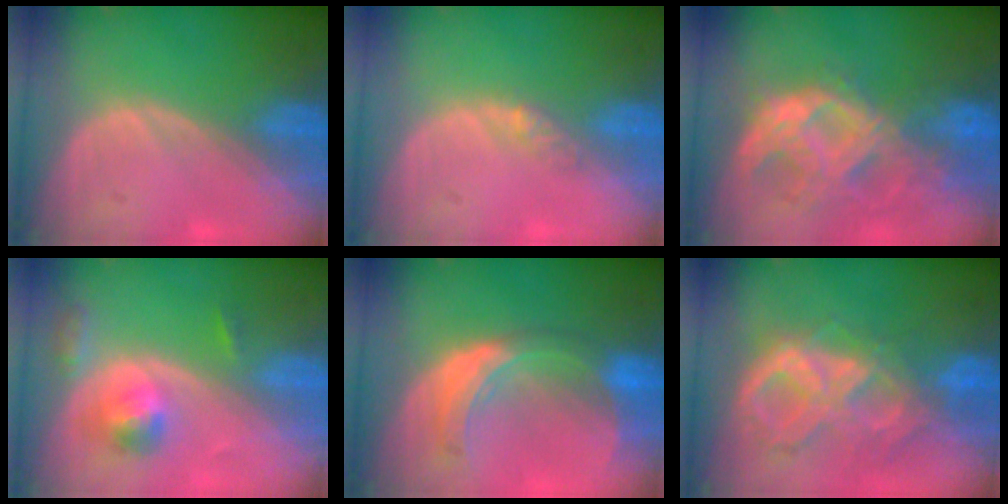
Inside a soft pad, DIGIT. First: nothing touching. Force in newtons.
{"total": 2.2, "press": 1.7, "slide": 1.3}
{"total": 10.5, "press": 9.2, "slide": 5.1}
{"total": 5.1, "press": 4.7, "slide": 1.9}
{"total": 8.3, "press": 7.4, "slide": 3.8}
{"total": 10.5, "press": 8.8, "slide": 5.7}